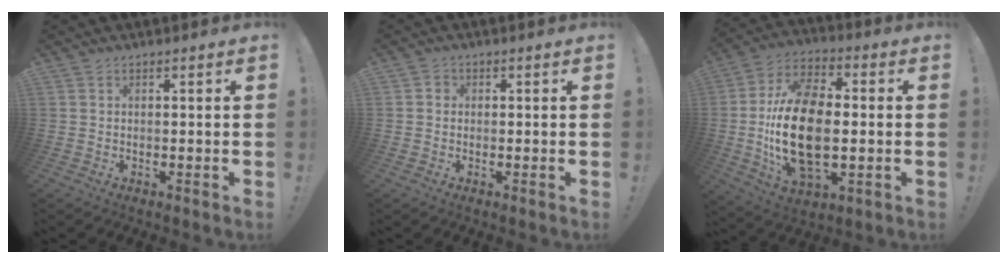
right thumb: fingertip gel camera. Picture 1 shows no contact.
{"total": 2.3, "force": [-0.5, 2.1, 0.7], "torque": [-0.007, 0.007, -0.011]}
{"total": 22.1, "force": [-1.6, 12.9, 17.9], "torque": [-0.336, 0.003, -0.022]}